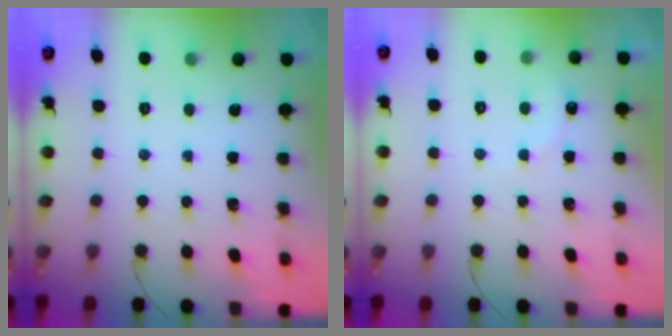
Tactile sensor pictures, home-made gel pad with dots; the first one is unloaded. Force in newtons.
{"total": 4.9, "press": 4.7, "slide": 1.3}